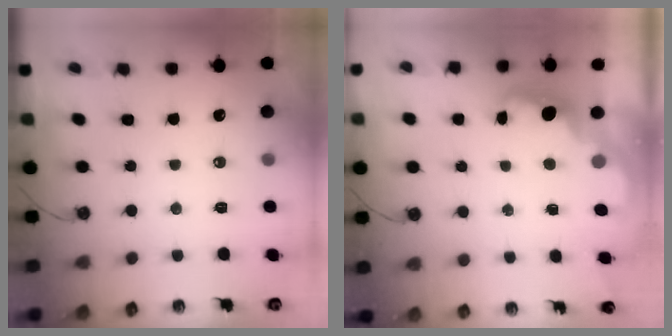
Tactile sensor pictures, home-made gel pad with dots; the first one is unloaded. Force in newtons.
{"total": 2.1, "press": 2.0, "slide": 0.6}